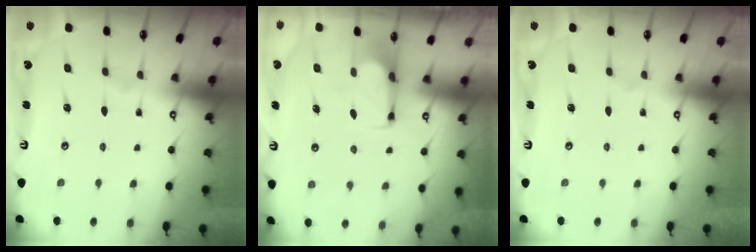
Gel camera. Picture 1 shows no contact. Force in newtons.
{"total": 2.6, "press": 2.5, "slide": 0.8}
{"total": 0.0}